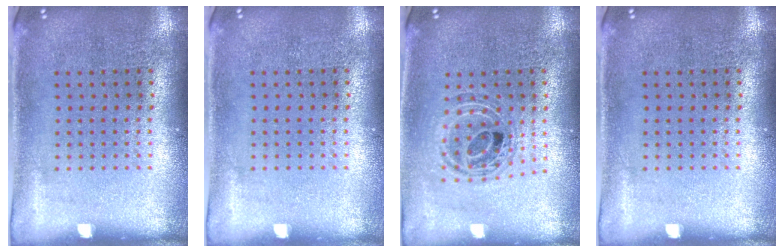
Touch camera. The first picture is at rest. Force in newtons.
{"total": 0.0}
{"total": 0.8, "press": 0.8, "slide": 0.2}
{"total": 0.0}